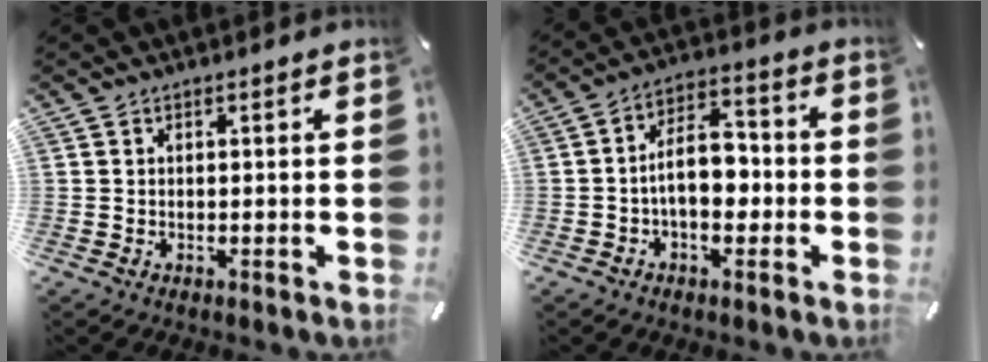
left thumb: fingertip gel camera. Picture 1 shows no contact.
{"total": 9.8, "force": [-2.1, 6.0, 7.5], "torque": [-0.115, 0.018, -0.036]}